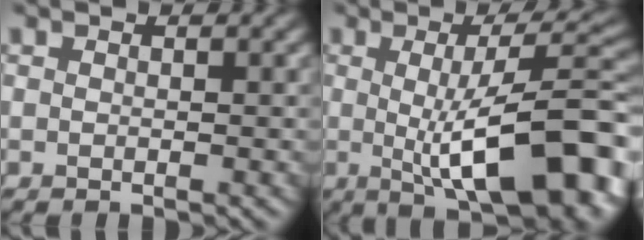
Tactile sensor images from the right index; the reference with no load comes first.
{"total": 12.7, "force": [-1.1, 3.5, 12.1], "torque": [-0.142, 0.003, -0.019]}